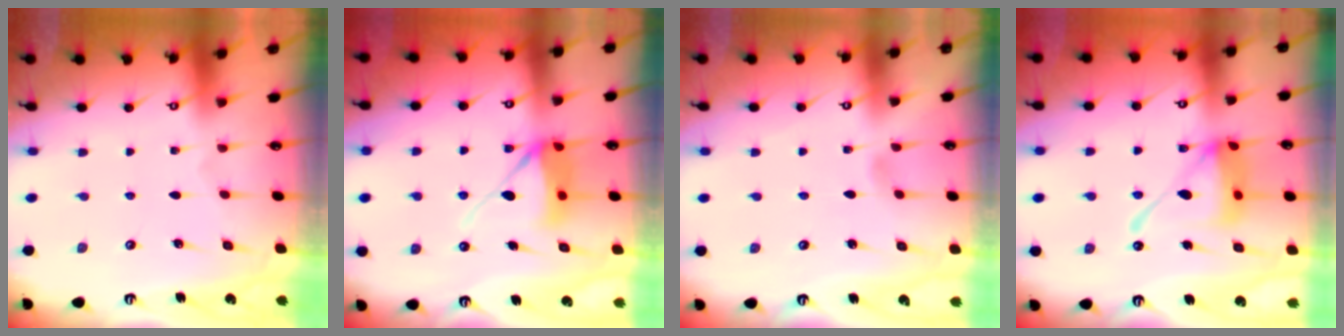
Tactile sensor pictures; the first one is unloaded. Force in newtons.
{"total": 10.6, "press": 10.5, "slide": 1.6}
{"total": 2.9, "press": 2.8, "slide": 0.3}
{"total": 15.5, "press": 15.4, "slide": 1.6}